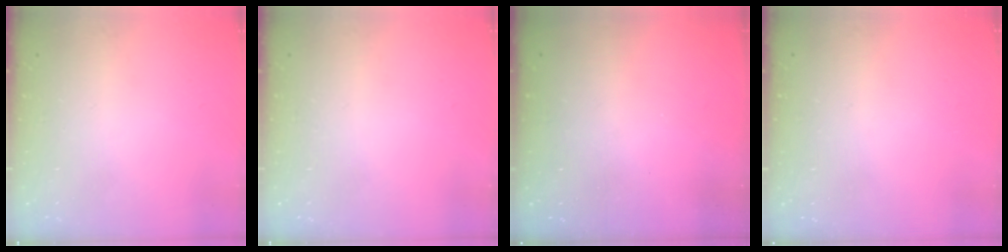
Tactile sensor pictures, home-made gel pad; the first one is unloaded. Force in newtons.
{"total": 0.0}
{"total": 2.9, "press": 2.9, "slide": 0.3}
{"total": 2.8, "press": 2.8, "slide": 0.1}